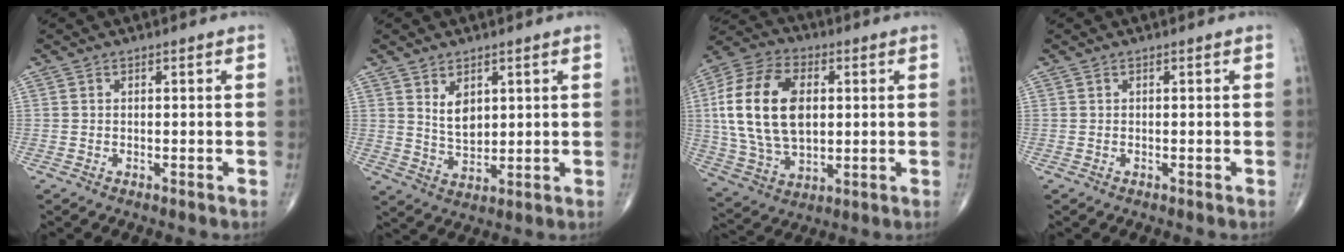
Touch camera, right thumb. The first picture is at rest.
{"total": 5.2, "force": [2.1, 3.1, 3.7], "torque": [-0.050, -0.023, 0.046]}
{"total": 20.1, "force": [2.3, 12.3, 15.7], "torque": [-0.304, 0.000, 0.043]}
{"total": 0.0}